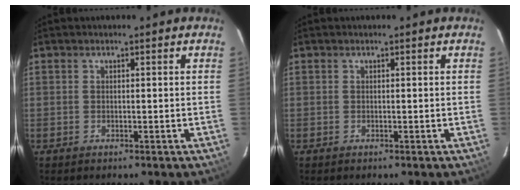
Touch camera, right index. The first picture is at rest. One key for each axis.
{"total": 0.0}